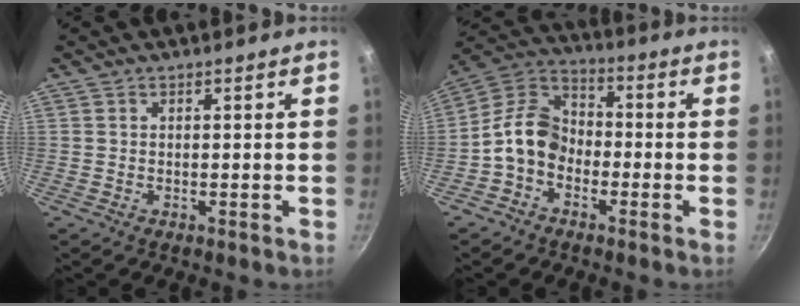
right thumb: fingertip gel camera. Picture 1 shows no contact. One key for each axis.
{"total": 10.5, "fx": -2.9, "fy": 7.7, "fz": 6.4, "tx": -0.089, "ty": 0.044, "tz": -0.080}